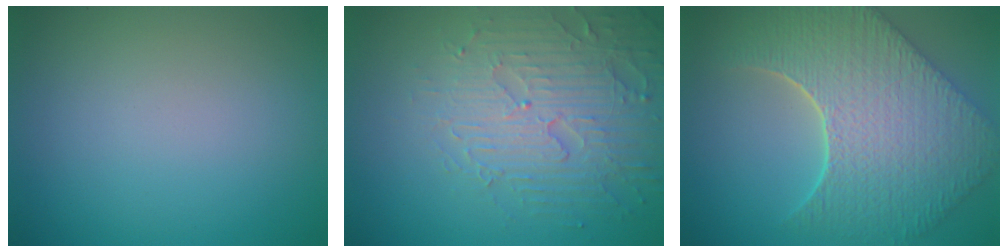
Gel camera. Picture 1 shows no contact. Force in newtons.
{"total": 5.2, "press": 4.7, "slide": 2.1}
{"total": 9.8, "press": 7.2, "slide": 6.6}